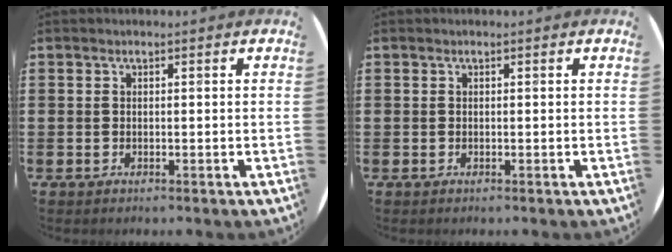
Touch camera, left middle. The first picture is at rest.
{"total": 0.0}